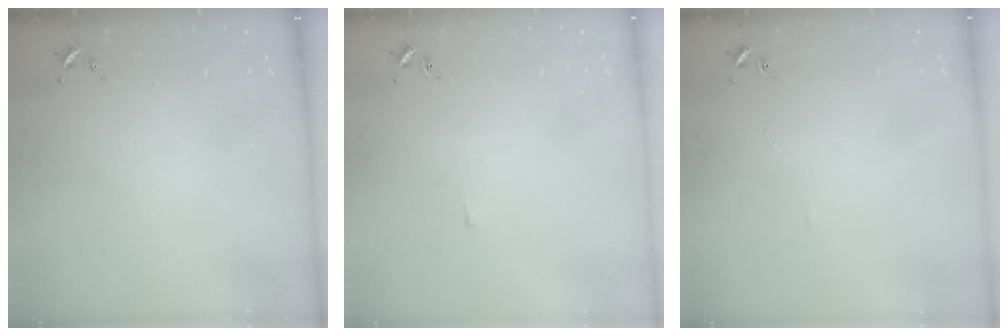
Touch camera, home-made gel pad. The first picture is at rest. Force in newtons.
{"total": 2.0, "press": 1.9, "slide": 0.4}
{"total": 2.5, "press": 2.5, "slide": 0.4}